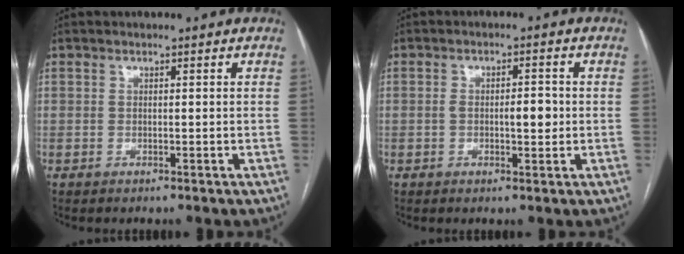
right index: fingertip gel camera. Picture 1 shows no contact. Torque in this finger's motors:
{"motor_torque": [0.61, 0.01, 0.13, 0.04]}